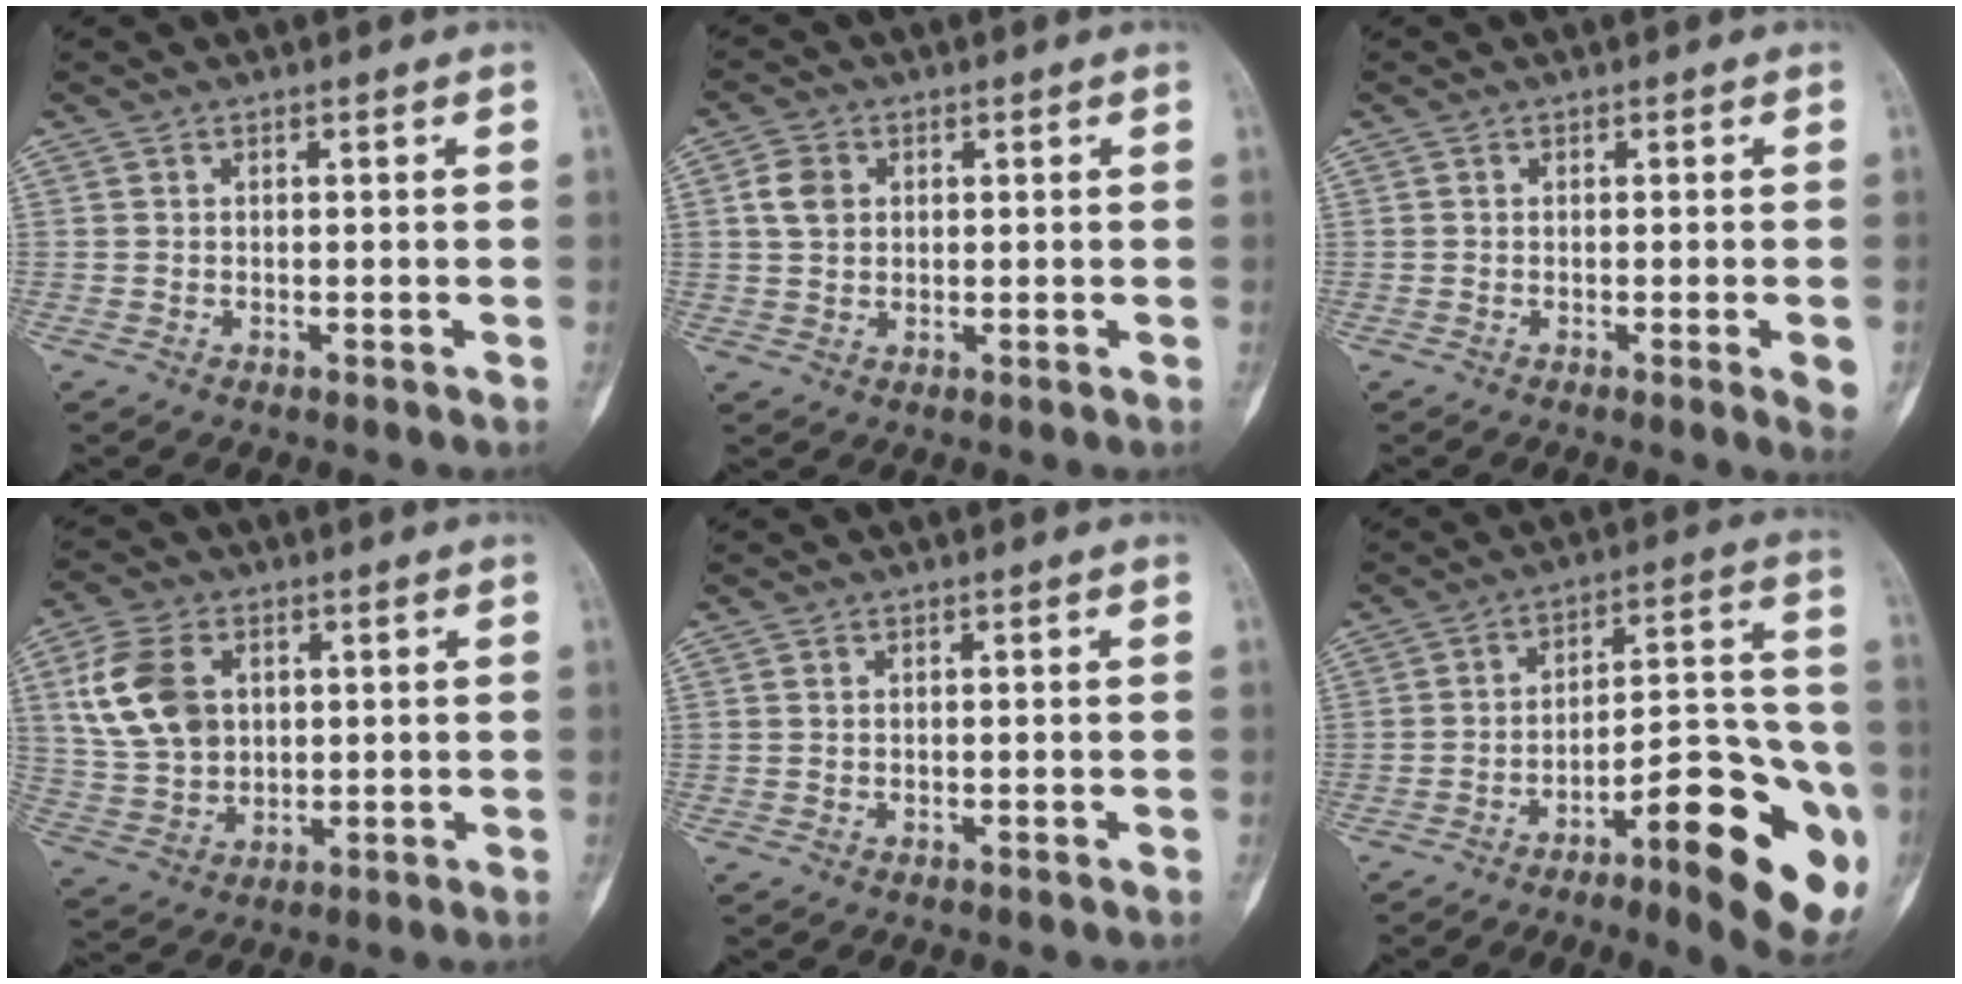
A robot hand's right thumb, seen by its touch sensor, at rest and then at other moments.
{"total": 4.8, "force": [1.0, 3.8, 2.7], "torque": [-0.038, 0.003, 0.016]}
{"total": 2.9, "force": [-1.0, 0.4, 2.7], "torque": [-0.030, -0.005, -0.015]}
{"total": 12.6, "force": [3.2, 9.1, 8.1], "torque": [-0.139, -0.004, 0.068]}
{"total": 0.0}
{"total": 20.8, "force": [-9.2, 5.8, 17.7], "torque": [-0.197, 0.060, -0.127]}